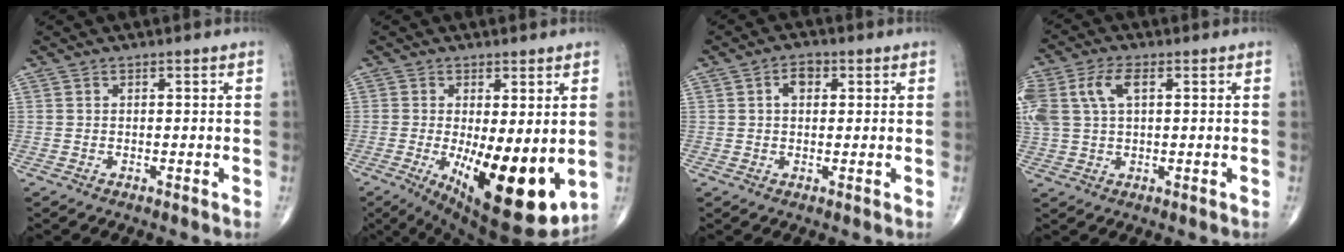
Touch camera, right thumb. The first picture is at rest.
{"total": 16.3, "force": [-2.6, 5.9, 14.9], "torque": [-0.219, -0.037, -0.019]}
{"total": 3.5, "force": [1.1, 2.3, 2.5], "torque": [-0.030, 0.005, 0.015]}
{"total": 10.0, "force": [3.1, 5.4, 7.9], "torque": [-0.198, 0.016, 0.064]}